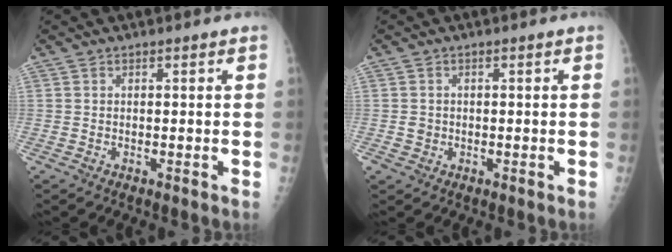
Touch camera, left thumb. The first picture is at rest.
{"total": 1.6, "force": [-0.3, 1.5, 0.4], "torque": [-0.002, 0.004, -0.002]}